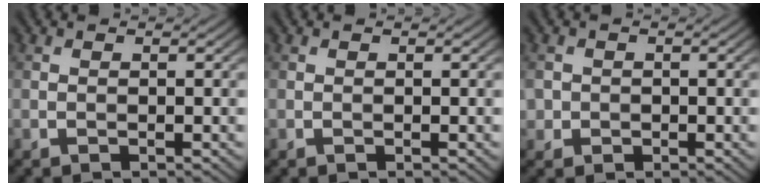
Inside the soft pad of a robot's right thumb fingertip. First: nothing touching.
{"total": 0.0}
{"total": 2.1, "force": [-0.4, 2.0, 0.4], "torque": [-0.009, -0.007, -0.009]}